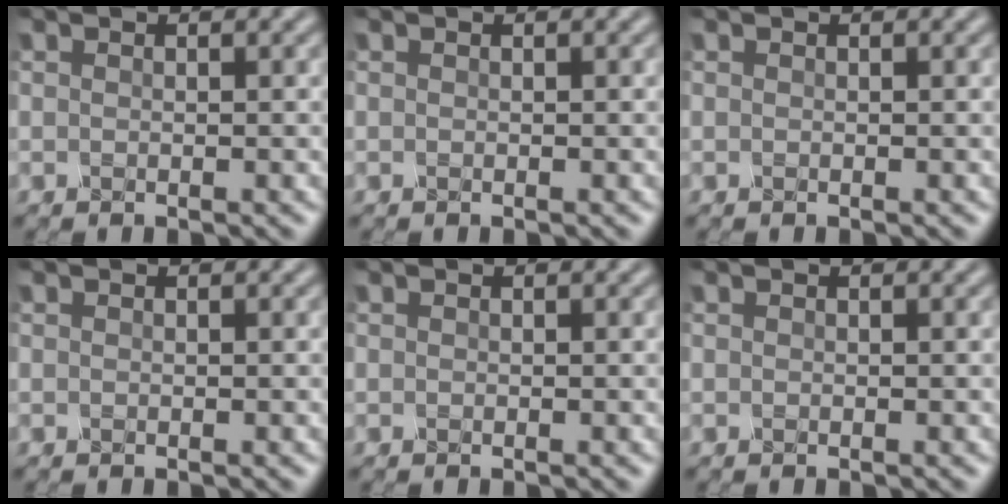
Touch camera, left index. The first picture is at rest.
{"total": 0.0}
{"total": 0.0}
{"total": 0.0}
{"total": 0.0}
{"total": 0.0}